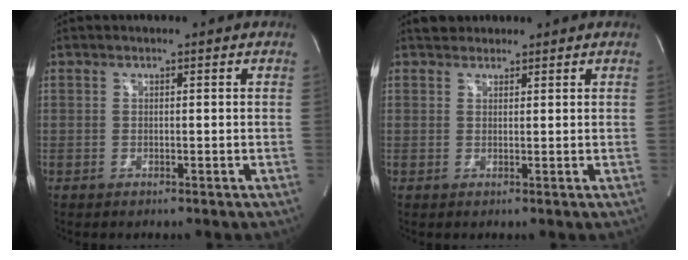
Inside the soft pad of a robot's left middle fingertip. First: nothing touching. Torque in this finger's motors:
{"motor_torque": [0.24, -0.17, -0.10, 0.00]}